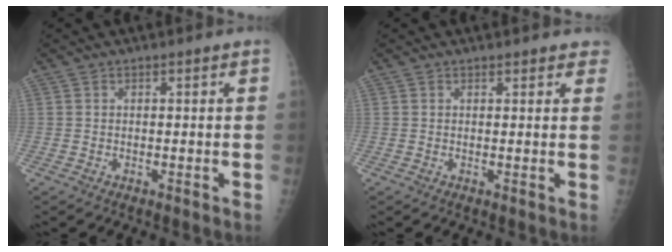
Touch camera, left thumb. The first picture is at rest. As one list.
[{"total": 3.2, "force": [2.7, 1.3, 1.0], "torque": [0.019, -0.005, 0.017]}]